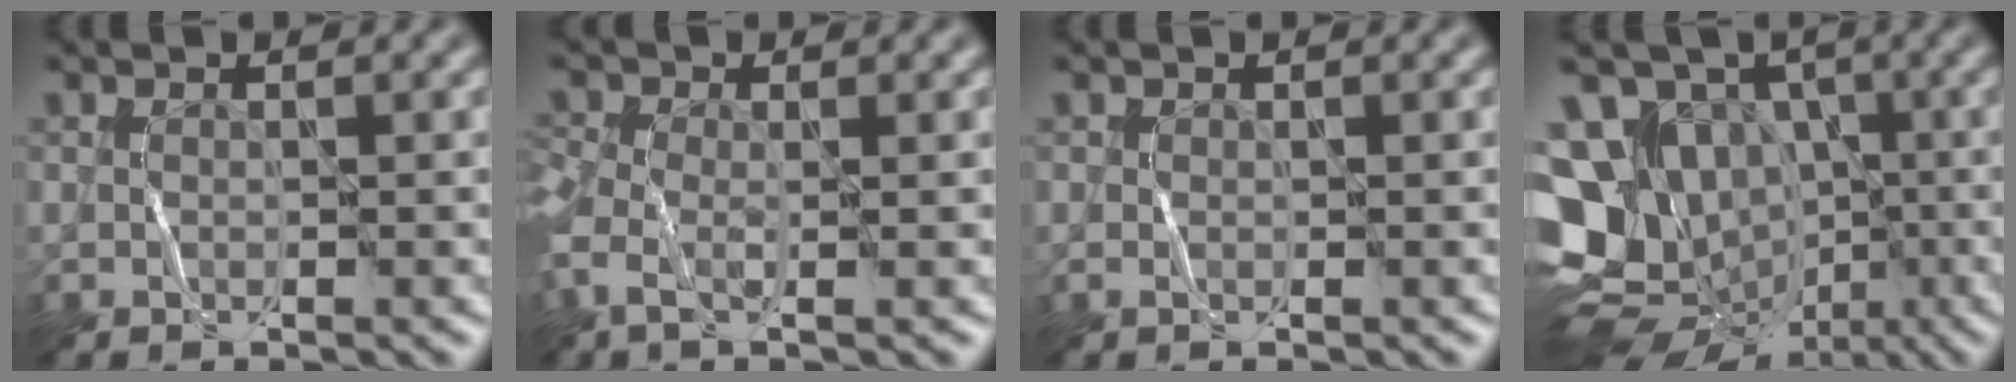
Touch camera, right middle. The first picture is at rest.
{"total": 2.7, "force": [-1.0, 1.2, 2.2], "torque": [-0.059, -0.007, -0.026]}
{"total": 0.0}
{"total": 15.1, "force": [-4.6, 12.5, 7.1], "torque": [-0.132, -0.009, -0.078]}